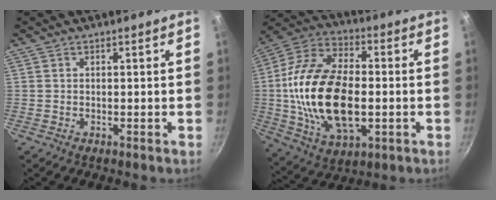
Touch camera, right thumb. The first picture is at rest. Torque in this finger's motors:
{"motor_torque": [-0.56, 1.96, 2.30, -0.45, 0.69]}